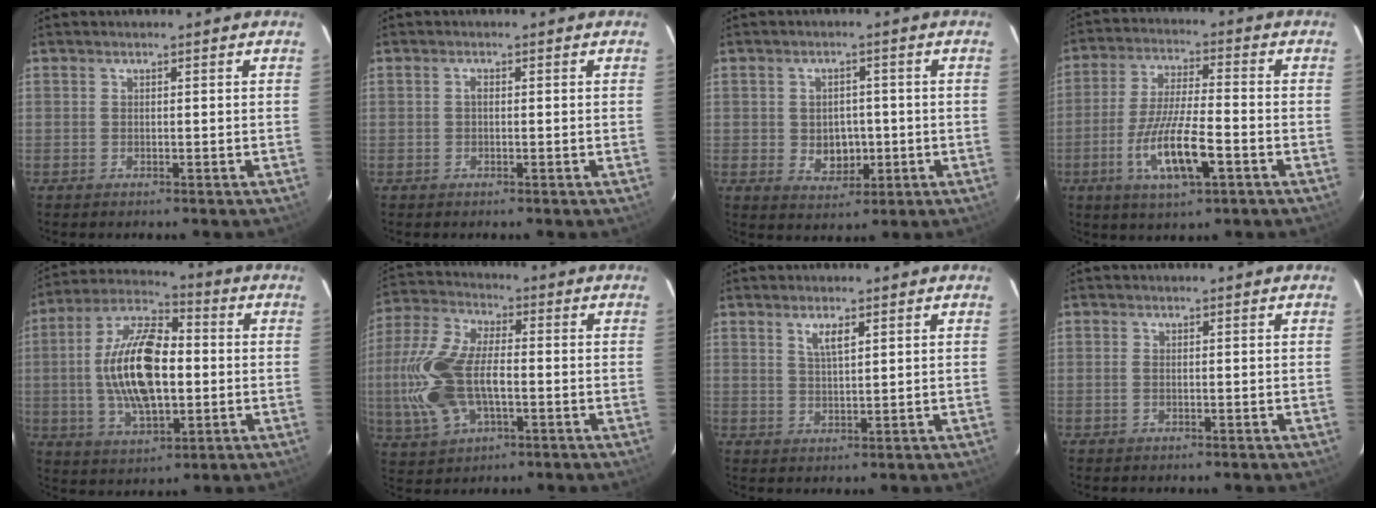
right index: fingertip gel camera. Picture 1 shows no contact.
{"total": 0.7, "force": [-0.1, 0.4, 0.5], "torque": [-0.010, 0.005, -0.002]}
{"total": 5.6, "force": [-0.8, 4.4, 3.3], "torque": [-0.060, 0.002, -0.001]}
{"total": 12.3, "force": [-4.8, 2.5, 11.1], "torque": [-0.222, -0.013, -0.086]}
{"total": 17.7, "force": [-0.7, 8.2, 15.6], "torque": [-0.308, 0.009, -0.014]}
{"total": 16.6, "force": [-2.5, 8.8, 13.9], "torque": [-0.319, 0.005, -0.044]}
{"total": 3.2, "force": [1.8, 0.8, 2.6], "torque": [-0.047, 0.001, 0.034]}
{"total": 0.7, "force": [-0.1, 0.3, 0.6], "torque": [-0.015, 0.000, -0.004]}